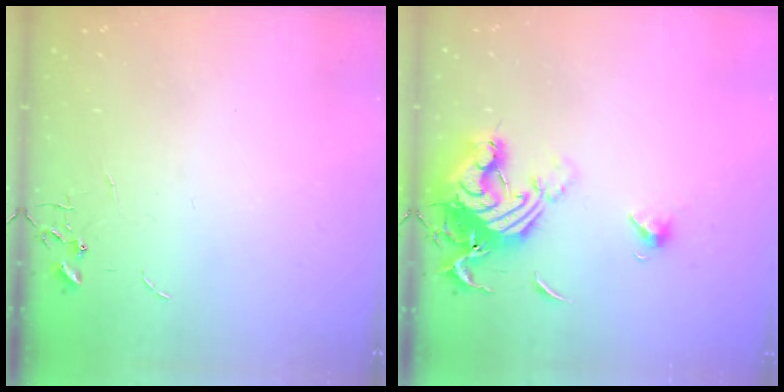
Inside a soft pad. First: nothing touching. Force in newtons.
{"total": 15.2, "press": 15.1, "slide": 1.4}